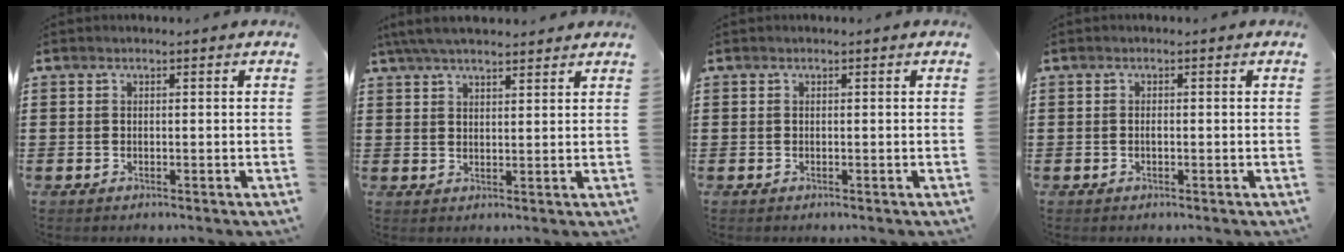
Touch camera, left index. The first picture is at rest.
{"total": 4.9, "force": [4.3, 0.8, 2.3], "torque": [-0.055, -0.006, 0.080]}
{"total": 0.0}
{"total": 0.6, "force": [-0.2, 0.1, 0.6], "torque": [-0.012, -0.003, -0.003]}